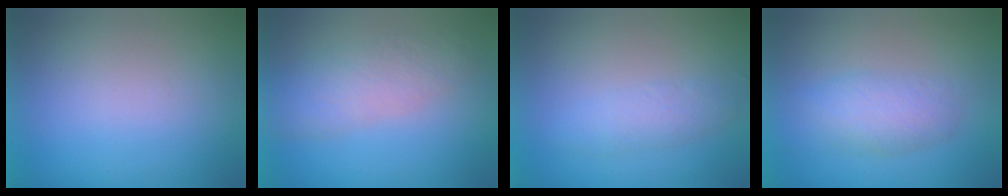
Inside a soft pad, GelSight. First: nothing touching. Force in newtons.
{"total": 2.9}
{"total": 2.4}
{"total": 4.0}